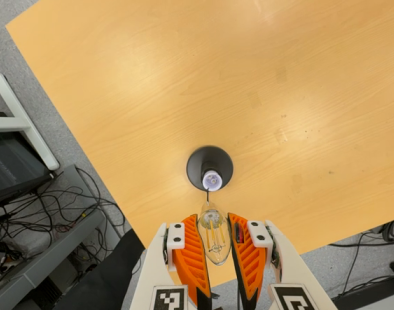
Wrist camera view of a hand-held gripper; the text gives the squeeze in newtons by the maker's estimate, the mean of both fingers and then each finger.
{"total": 21.7, "left": 26.0, "right": 17.3}